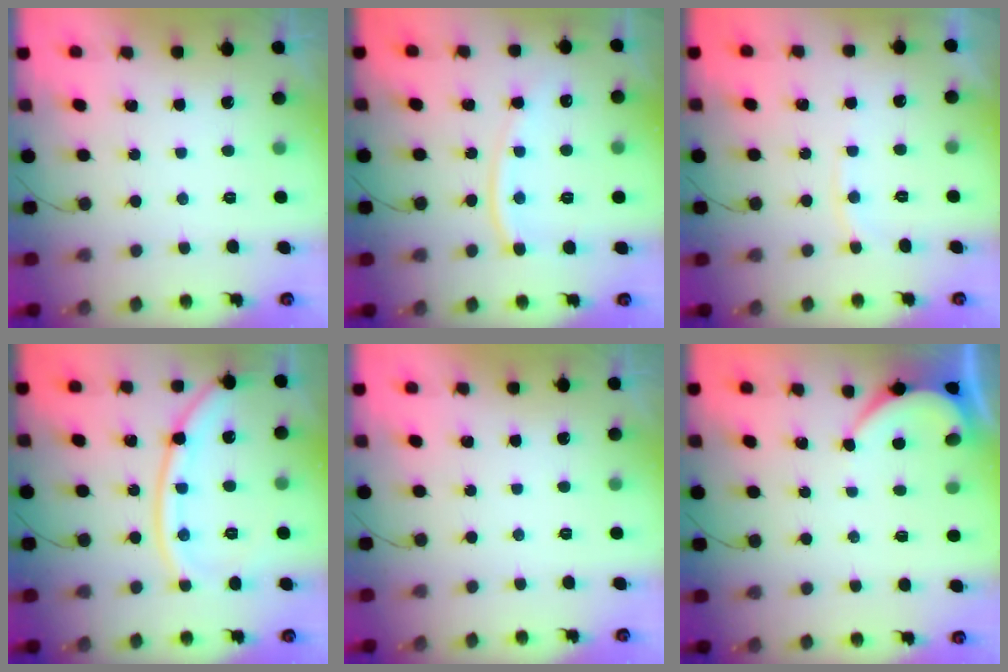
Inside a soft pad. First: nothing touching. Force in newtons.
{"total": 11.3, "press": 11.2, "slide": 0.8}
{"total": 4.4, "press": 4.4, "slide": 0.5}
{"total": 14.4, "press": 14.4, "slide": 1.0}
{"total": 0.0}
{"total": 3.4, "press": 3.4, "slide": 0.3}